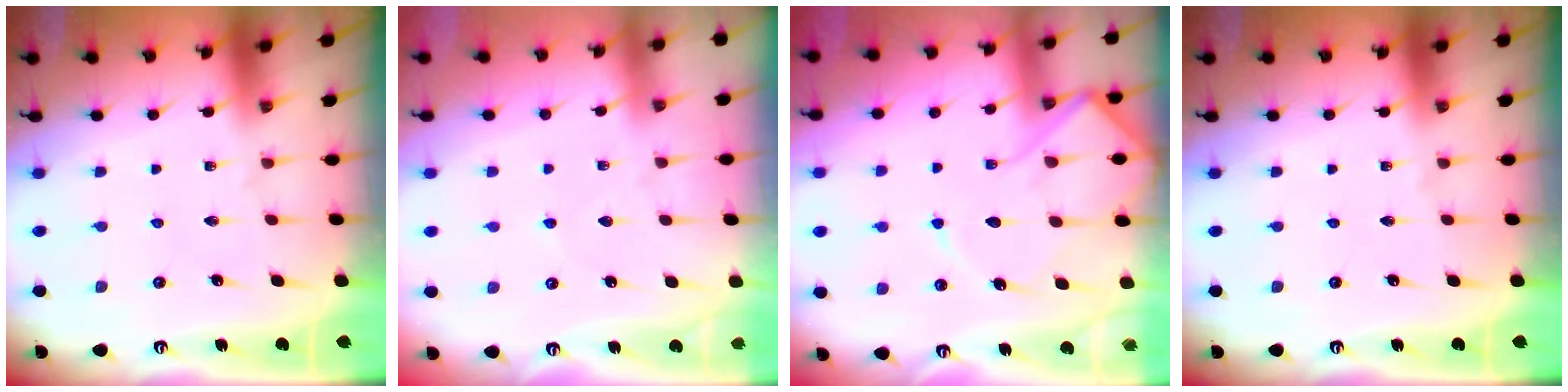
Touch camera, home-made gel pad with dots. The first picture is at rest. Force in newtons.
{"total": 2.5, "press": 2.4, "slide": 0.5}
{"total": 10.5, "press": 10.4, "slide": 1.2}
{"total": 0.0}